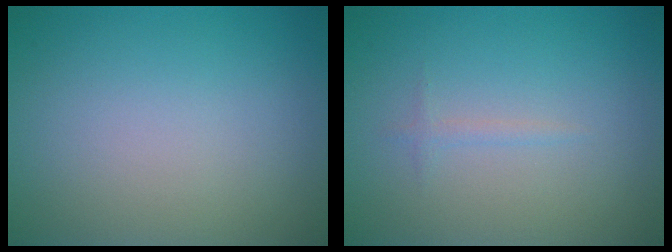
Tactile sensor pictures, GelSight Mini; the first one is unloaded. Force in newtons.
{"total": 0.7, "press": 0.7, "slide": 0.0}